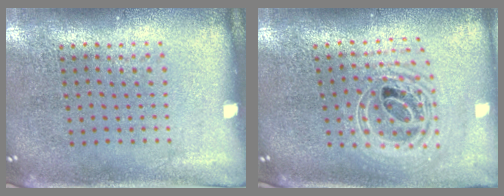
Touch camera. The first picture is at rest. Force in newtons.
{"total": 2.2, "press": 1.8, "slide": 1.4}